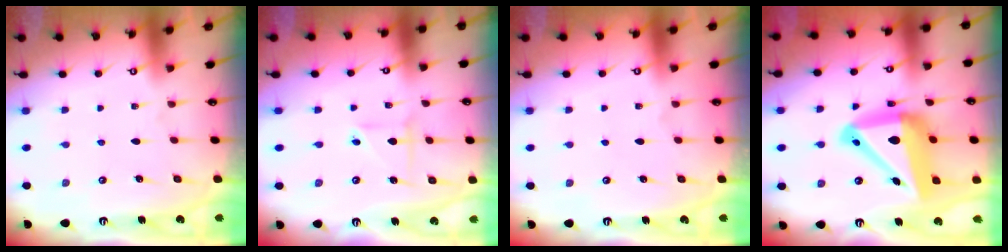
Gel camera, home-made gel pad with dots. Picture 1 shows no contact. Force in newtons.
{"total": 3.3, "press": 3.2, "slide": 0.4}
{"total": 0.0}
{"total": 21.1, "press": 21.0, "slide": 2.4}